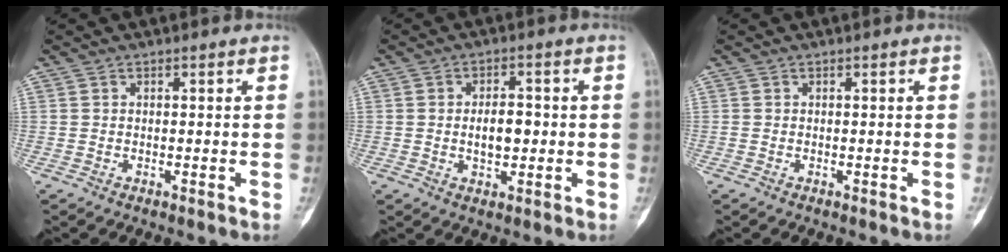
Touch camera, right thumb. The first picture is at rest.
{"total": 5.6, "force": [-0.1, 3.1, 4.6], "torque": [-0.064, 0.005, 0.001]}
{"total": 0.0}